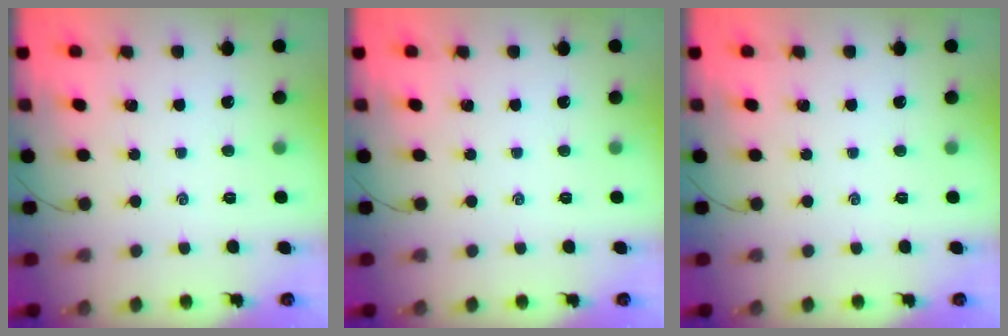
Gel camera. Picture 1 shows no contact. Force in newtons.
{"total": 0.0}
{"total": 0.0}